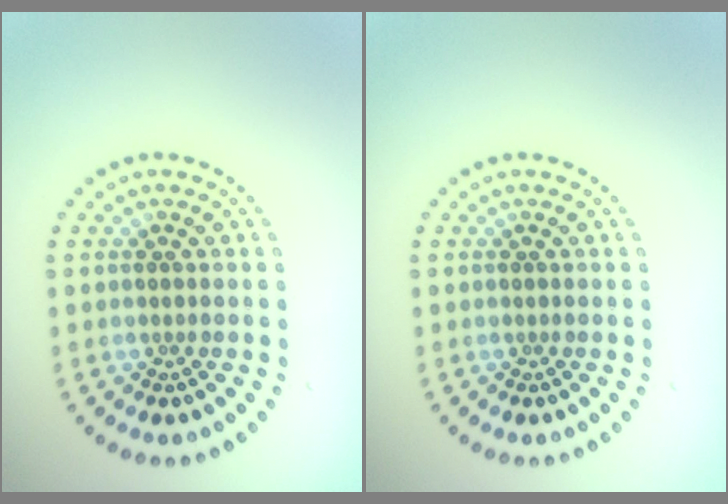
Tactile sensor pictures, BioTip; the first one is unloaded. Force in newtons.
{"total": 0.0}